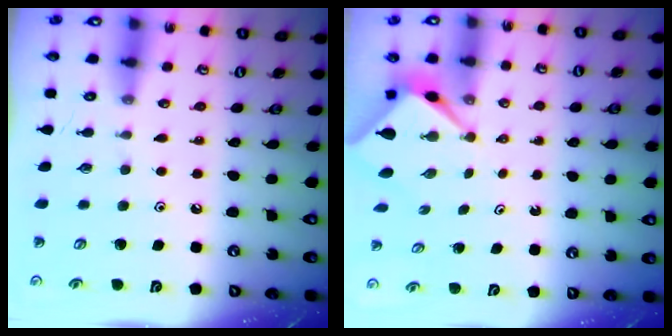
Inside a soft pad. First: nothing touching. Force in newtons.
{"total": 2.6, "press": 2.6, "slide": 0.1}